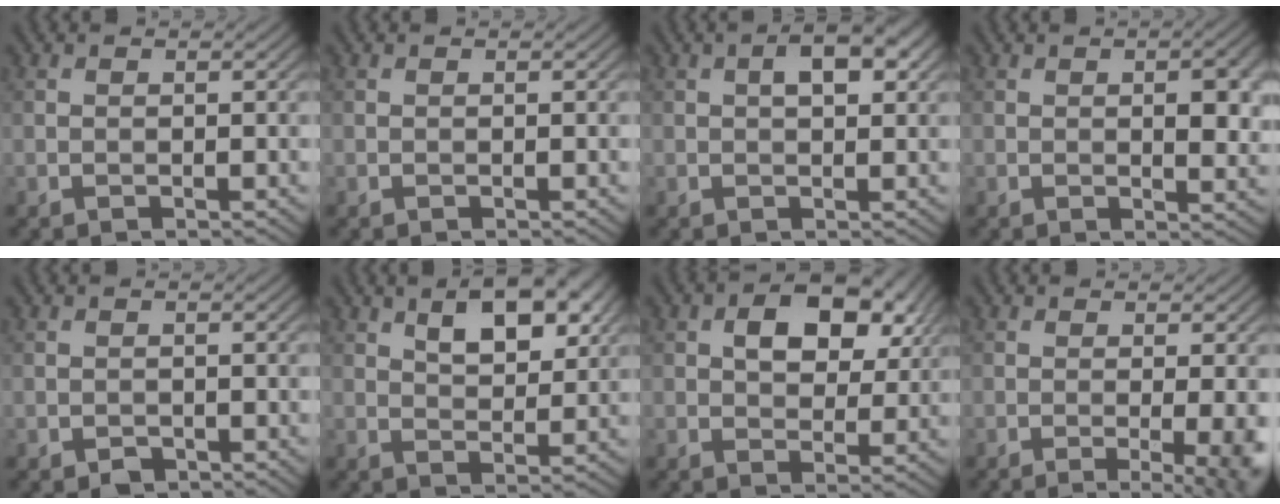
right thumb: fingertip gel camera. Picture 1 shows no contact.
{"total": 0.0}
{"total": 4.2, "force": [1.3, 1.9, 3.5], "torque": [-0.055, 0.007, 0.017]}
{"total": 5.1, "force": [0.6, 2.2, 4.6], "torque": [-0.066, 0.000, 0.013]}
{"total": 1.2, "force": [-0.8, 0.8, 0.5], "torque": [-0.008, -0.004, -0.015]}
{"total": 7.7, "force": [3.8, 3.6, 5.7], "torque": [-0.091, 0.008, 0.064]}
{"total": 8.5, "force": [2.8, 5.2, 6.1], "torque": [-0.096, -0.001, 0.042]}
{"total": 6.0, "force": [-1.3, 1.5, 5.7], "torque": [-0.076, -0.007, -0.012]}